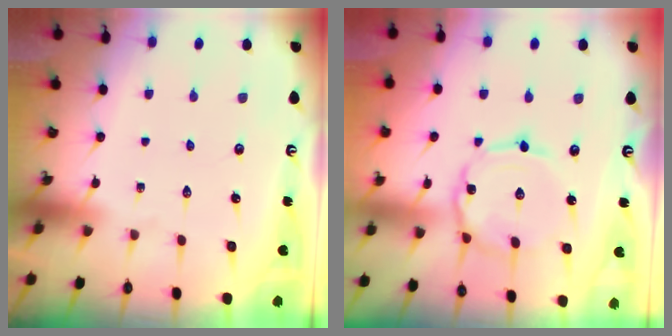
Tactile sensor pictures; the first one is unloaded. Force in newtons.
{"total": 5.1, "press": 5.0, "slide": 0.3}